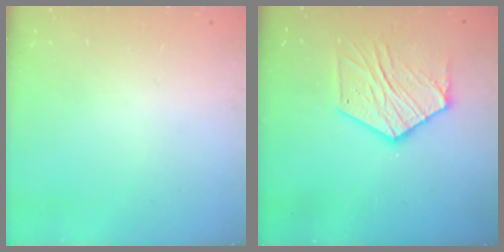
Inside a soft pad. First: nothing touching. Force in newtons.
{"total": 13.7, "press": 13.7, "slide": 0.7}